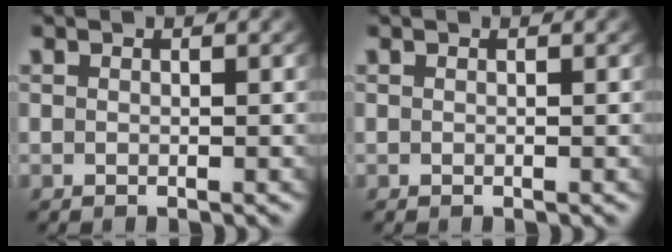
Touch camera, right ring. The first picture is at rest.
{"total": 0.0}